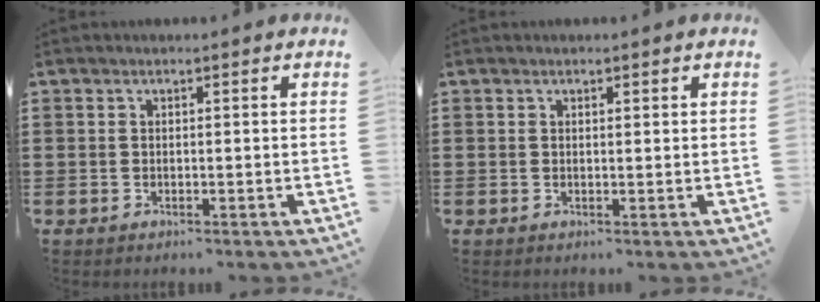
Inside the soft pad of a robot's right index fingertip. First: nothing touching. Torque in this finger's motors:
{"motor_torque": [-0.20, -0.06, 0.03, -0.01]}